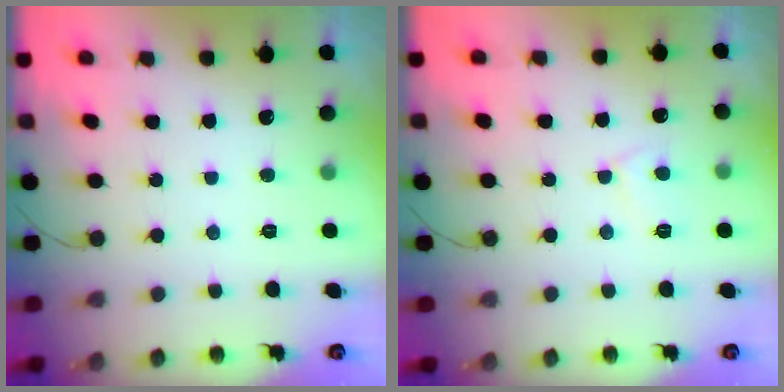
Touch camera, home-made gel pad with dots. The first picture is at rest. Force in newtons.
{"total": 4.7, "press": 4.7, "slide": 0.4}